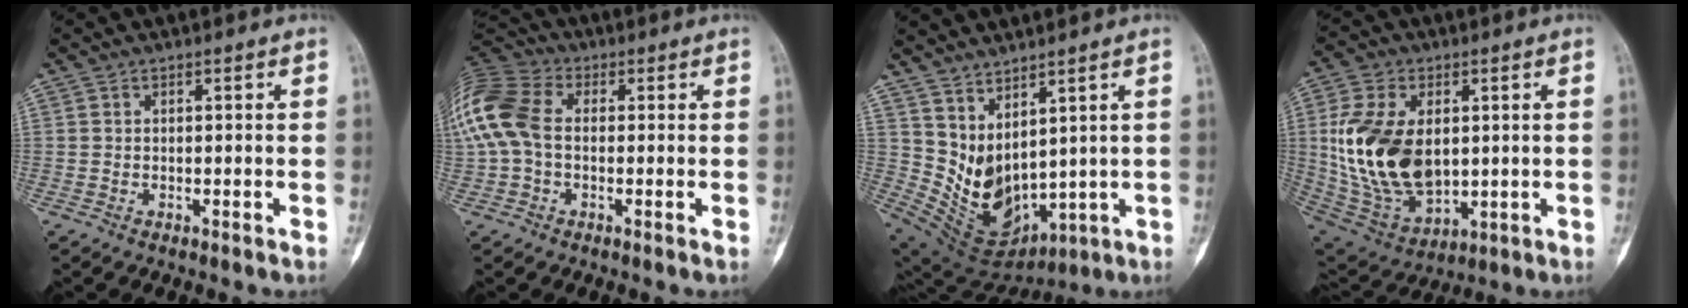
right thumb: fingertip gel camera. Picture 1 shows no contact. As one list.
[{"total": 14.9, "force": [0.7, 10.2, 10.8], "torque": [-0.258, 0.029, 0.005]}, {"total": 11.9, "force": [5.1, 6.2, 8.8], "torque": [-0.136, -0.040, 0.131]}, {"total": 20.0, "force": [1.5, 12.3, 15.7], "torque": [-0.295, -0.017, 0.048]}]